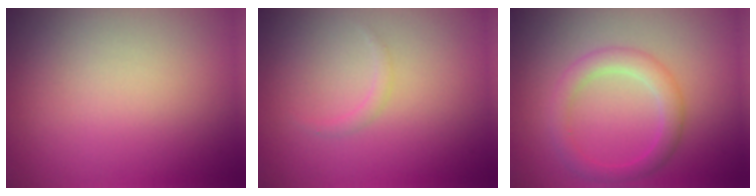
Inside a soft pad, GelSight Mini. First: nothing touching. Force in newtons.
{"total": 0.7, "press": 0.7, "slide": 0.1}
{"total": 2.8, "press": 2.8, "slide": 0.0}